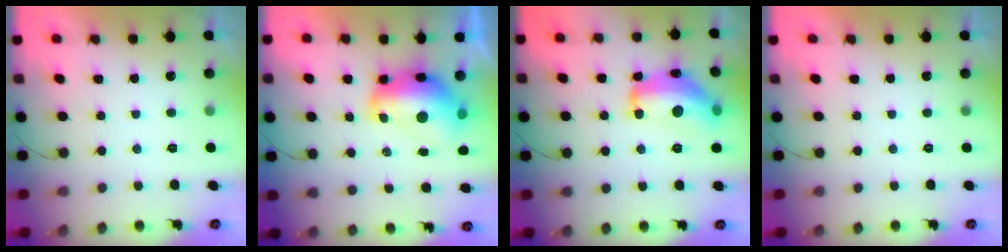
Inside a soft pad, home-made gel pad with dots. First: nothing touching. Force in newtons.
{"total": 13.4, "press": 13.3, "slide": 1.0}
{"total": 17.4, "press": 17.3, "slide": 1.1}
{"total": 0.0}